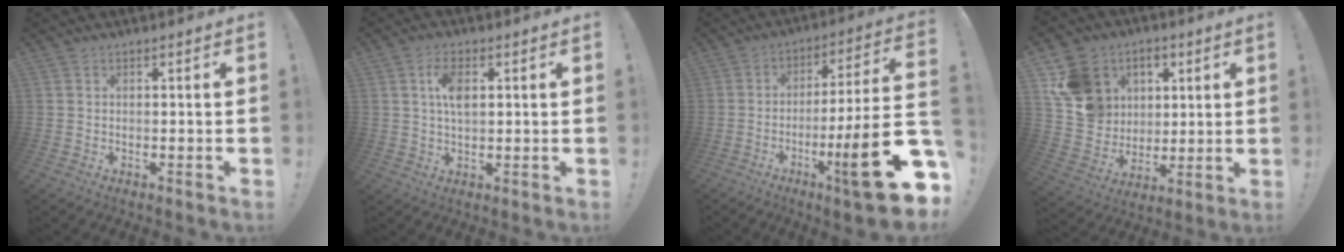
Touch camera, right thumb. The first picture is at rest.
{"total": 6.4, "force": [1.7, 3.2, 5.3], "torque": [-0.087, -0.005, 0.024]}
{"total": 23.1, "force": [-8.3, 3.4, 21.3], "torque": [-0.324, 0.035, -0.129]}
{"total": 14.7, "force": [5.0, 13.1, 4.3], "torque": [-0.060, -0.017, 0.123]}